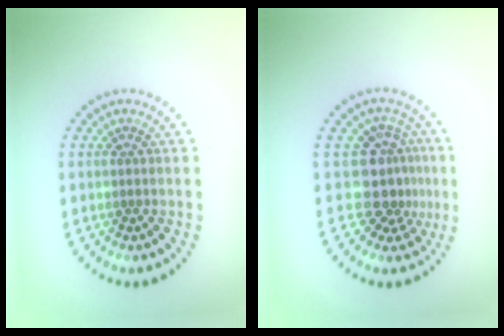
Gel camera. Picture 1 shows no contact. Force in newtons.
{"total": 3.9, "press": 3.0, "slide": 2.5}